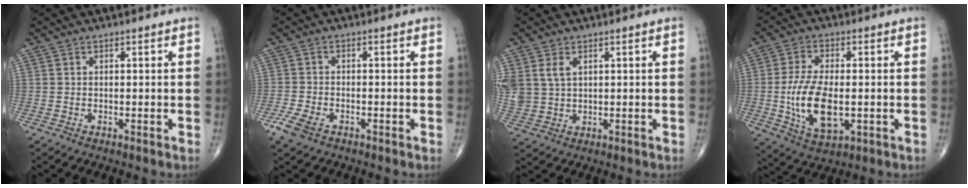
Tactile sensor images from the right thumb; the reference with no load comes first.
{"total": 4.3, "force": [-2.6, 2.2, 2.6], "torque": [-0.062, 0.003, -0.049]}
{"total": 6.8, "force": [2.3, 4.8, 4.2], "torque": [-0.095, 0.000, 0.060]}
{"total": 12.7, "force": [-1.6, 6.3, 10.9], "torque": [-0.210, -0.009, -0.023]}